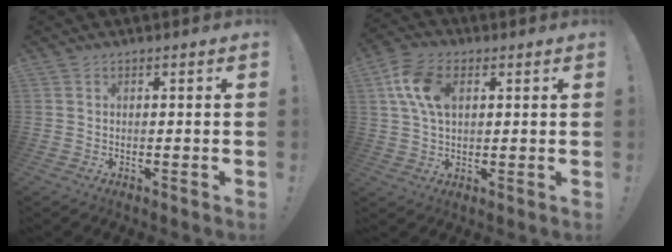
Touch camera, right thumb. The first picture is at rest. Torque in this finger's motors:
{"motor_torque": [-0.39, 0.90, 1.09, -0.11, 0.42]}